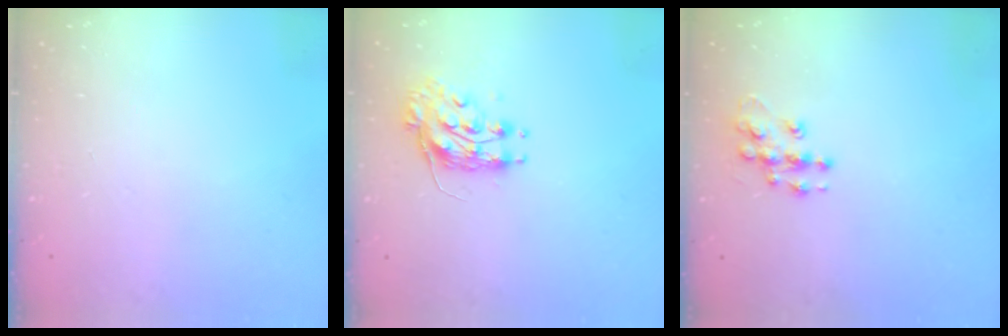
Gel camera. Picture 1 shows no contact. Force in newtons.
{"total": 8.3, "press": 8.3, "slide": 0.2}
{"total": 9.4, "press": 9.4, "slide": 0.5}